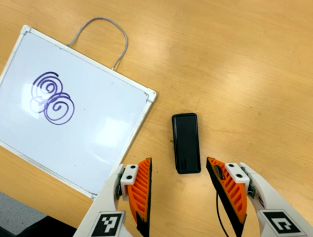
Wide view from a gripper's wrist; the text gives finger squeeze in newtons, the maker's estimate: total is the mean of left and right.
{"total": 0.0}